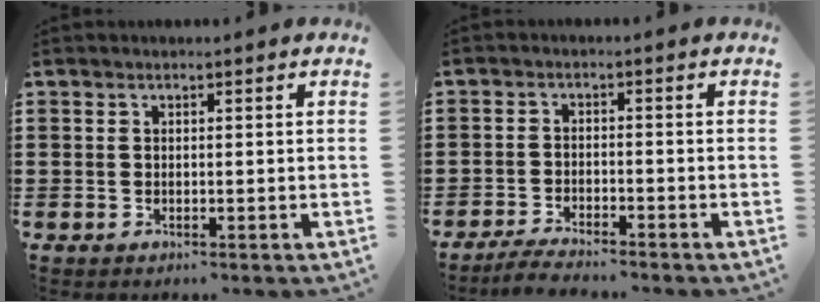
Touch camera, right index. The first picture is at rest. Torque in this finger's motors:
{"motor_torque": [-0.43, 0.44, 0.17, 0.02]}